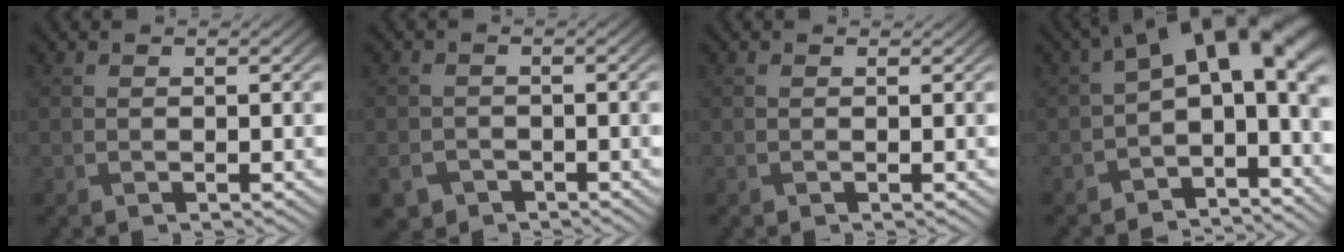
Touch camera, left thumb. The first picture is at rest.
{"total": 3.1, "force": [-2.0, 2.2, 0.9], "torque": [-0.023, -0.011, -0.041]}
{"total": 0.0}
{"total": 13.0, "force": [0.6, 6.9, 11.0], "torque": [-0.168, -0.010, 0.004]}